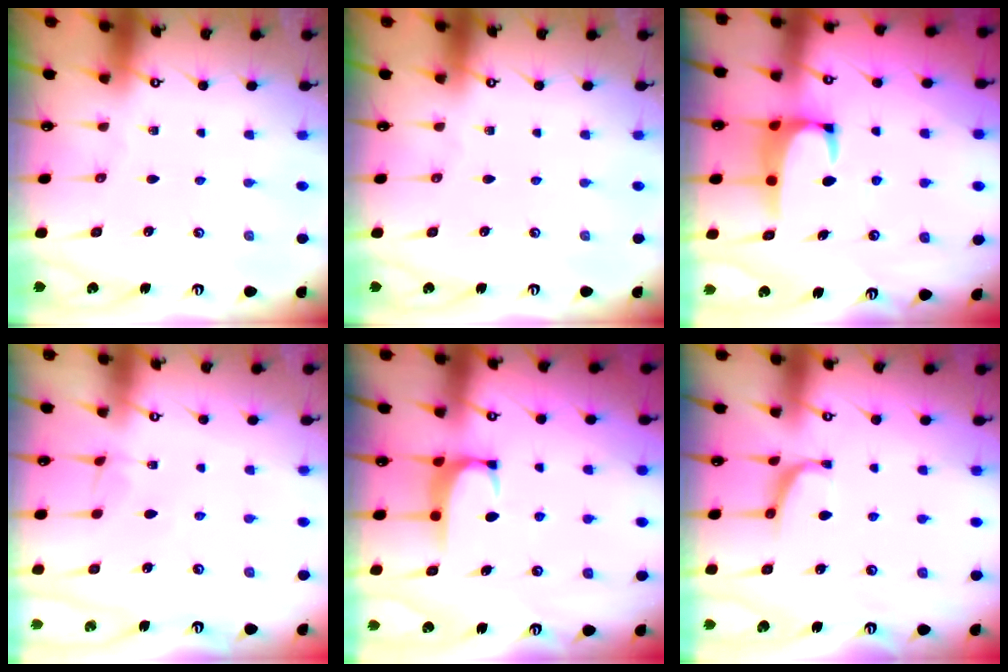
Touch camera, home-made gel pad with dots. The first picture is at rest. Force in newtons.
{"total": 0.0}
{"total": 3.8, "press": 3.7, "slide": 0.7}
{"total": 2.7, "press": 2.7, "slide": 0.4}
{"total": 1.9, "press": 1.8, "slide": 0.5}
{"total": 1.8, "press": 1.7, "slide": 0.6}